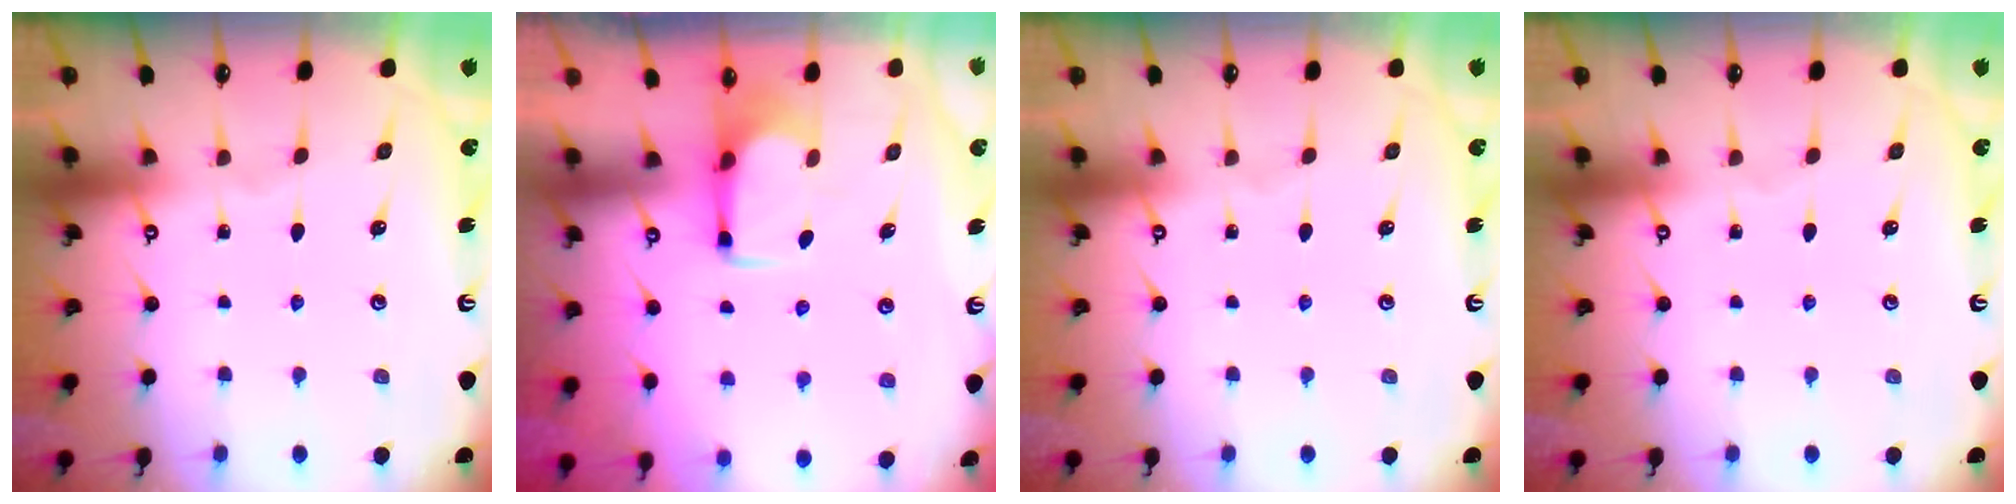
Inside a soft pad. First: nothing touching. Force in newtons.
{"total": 2.8, "press": 2.8, "slide": 0.4}
{"total": 0.0}
{"total": 0.0}